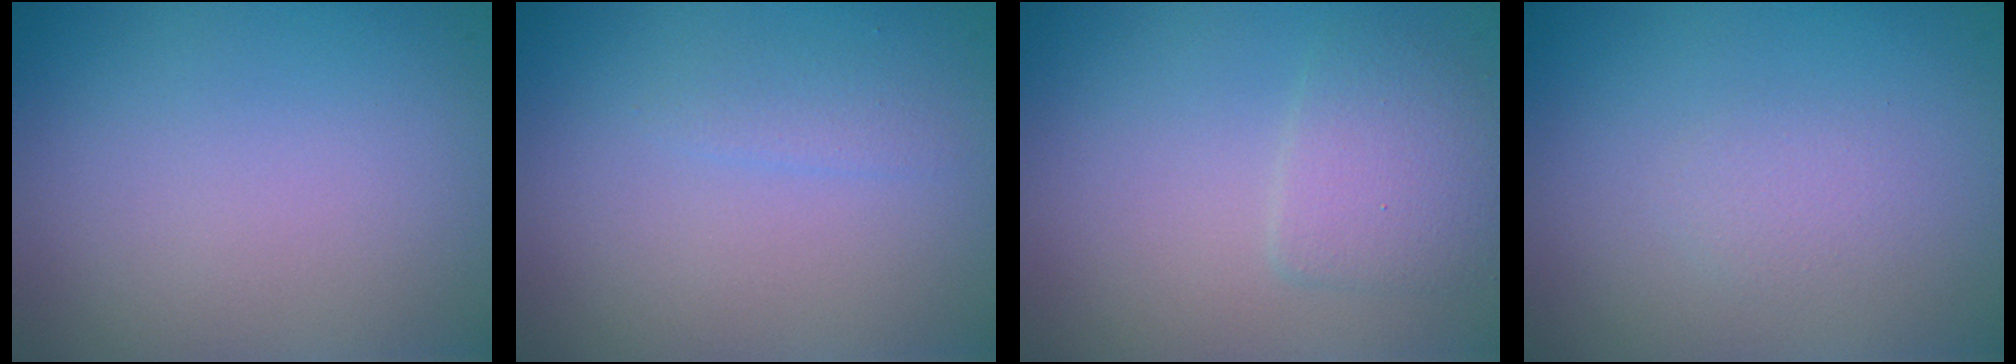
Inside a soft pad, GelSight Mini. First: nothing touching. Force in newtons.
{"total": 0.9, "press": 0.9, "slide": 0.1}
{"total": 2.4, "press": 2.4, "slide": 0.0}
{"total": 1.1, "press": 1.1, "slide": 0.0}